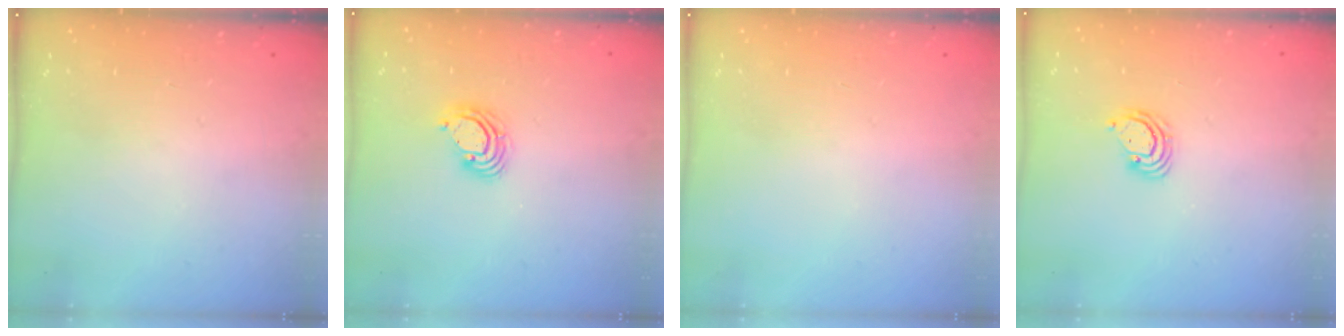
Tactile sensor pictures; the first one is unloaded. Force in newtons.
{"total": 6.1, "press": 6.1, "slide": 0.5}
{"total": 0.0}
{"total": 2.8, "press": 2.8, "slide": 0.3}